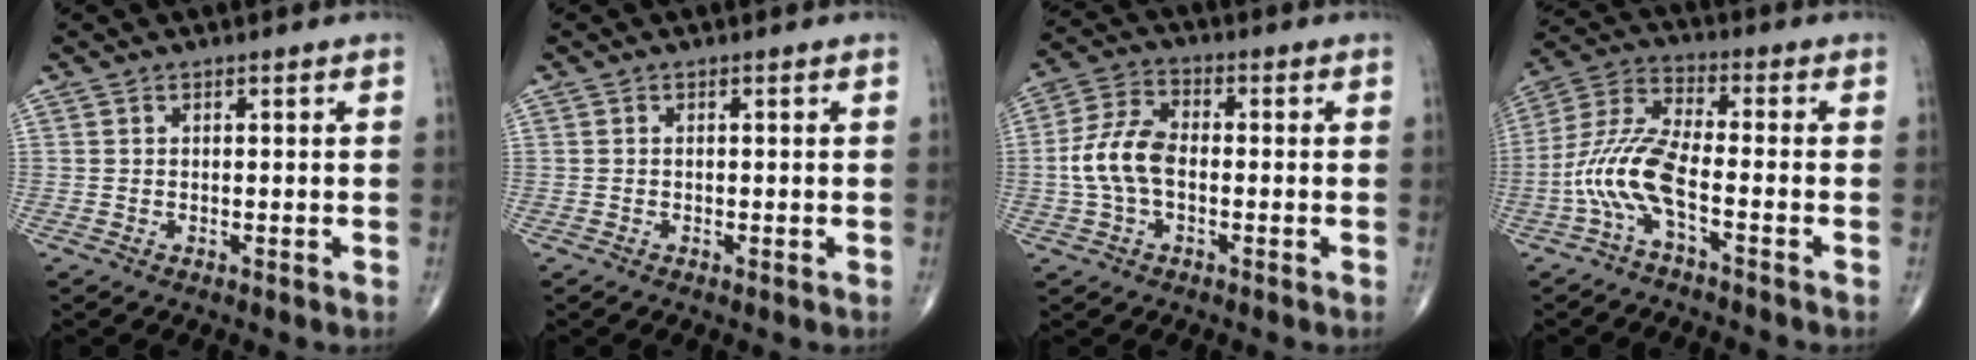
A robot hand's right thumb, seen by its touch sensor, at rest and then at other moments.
{"total": 0.0}
{"total": 9.2, "force": [-1.0, 5.4, 7.5], "torque": [-0.158, 0.026, -0.026]}
{"total": 10.2, "force": [-3.8, 2.7, 9.1], "torque": [-0.212, 0.037, -0.081]}